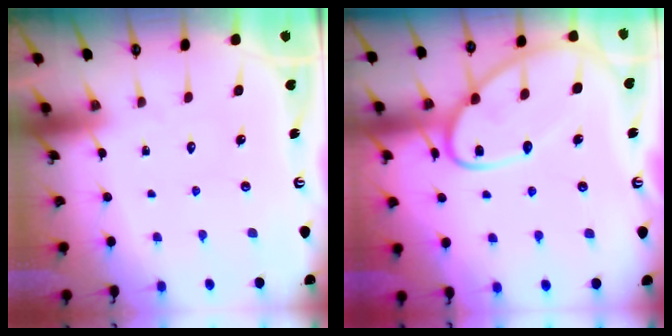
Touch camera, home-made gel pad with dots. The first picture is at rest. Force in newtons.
{"total": 15.1, "press": 15.0, "slide": 1.4}